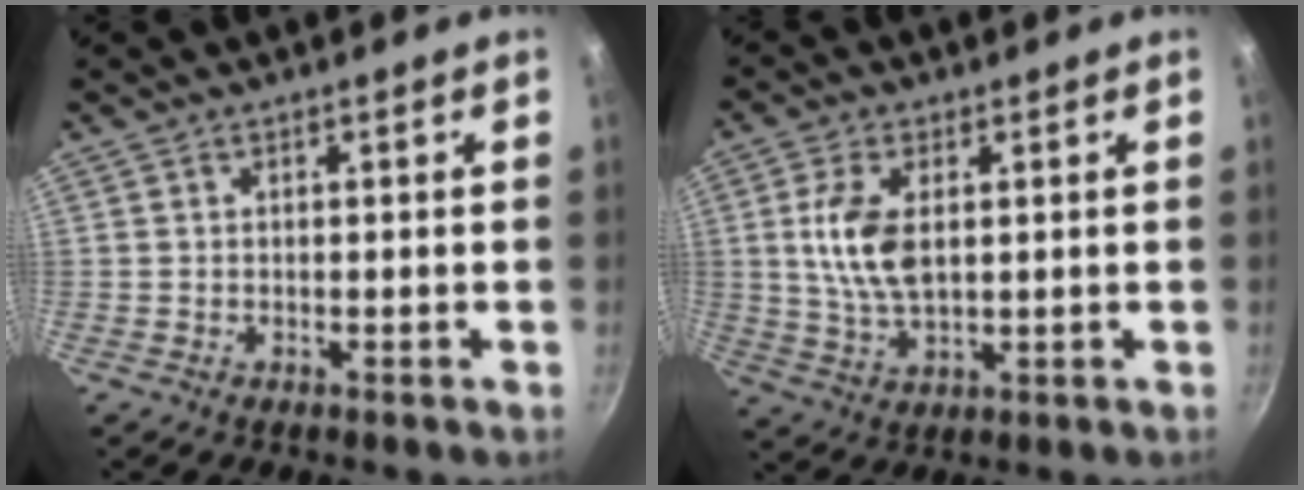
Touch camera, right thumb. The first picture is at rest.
{"total": 9.2, "force": [1.6, 5.0, 7.6], "torque": [-0.148, -0.007, 0.032]}